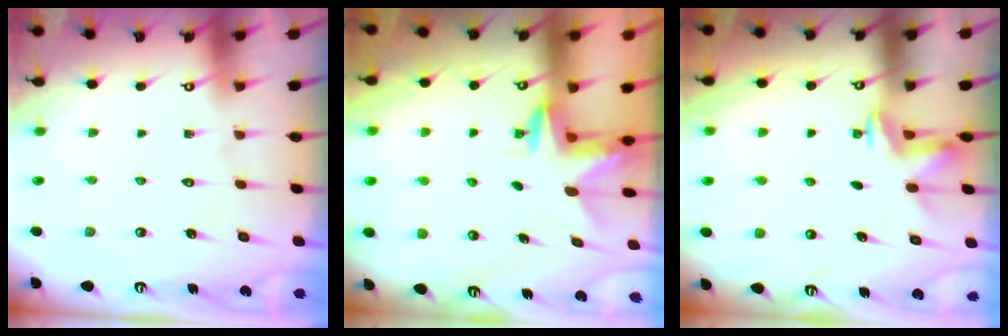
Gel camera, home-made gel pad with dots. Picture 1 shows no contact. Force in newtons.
{"total": 3.0, "press": 3.0, "slide": 0.2}
{"total": 3.7, "press": 3.6, "slide": 0.9}